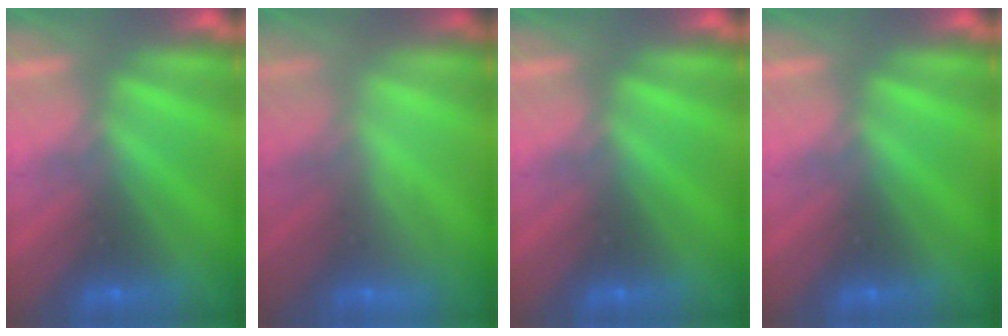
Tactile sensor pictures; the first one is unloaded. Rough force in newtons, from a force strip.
{"total": 2.2}
{"total": 0.0}
{"total": 0.0}